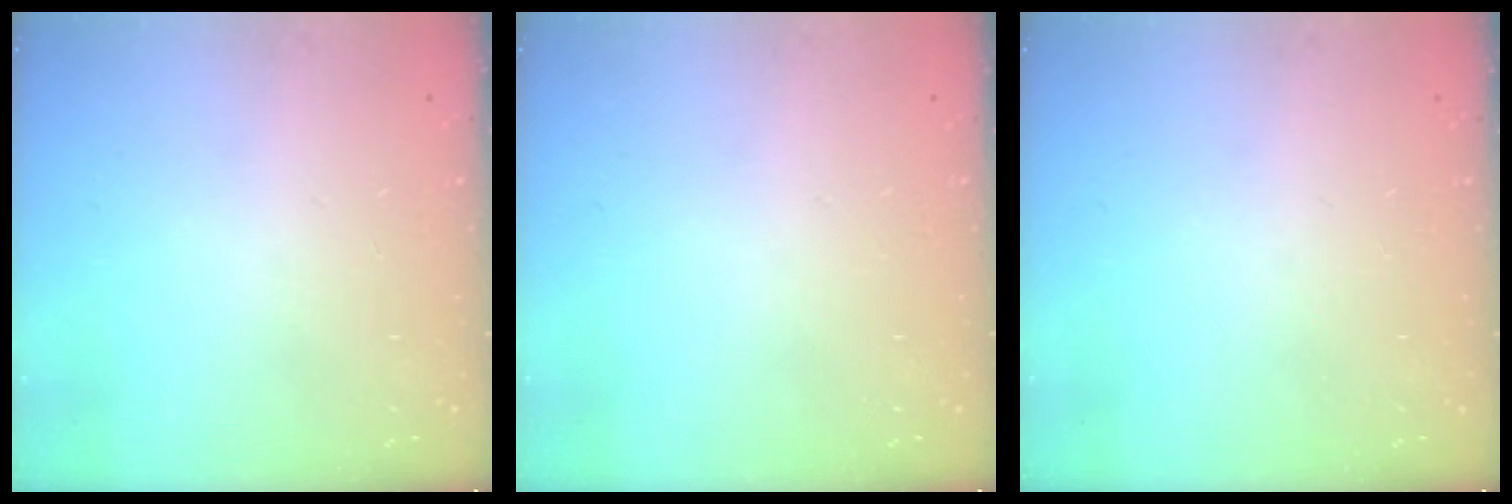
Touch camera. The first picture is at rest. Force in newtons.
{"total": 0.0}
{"total": 0.0}